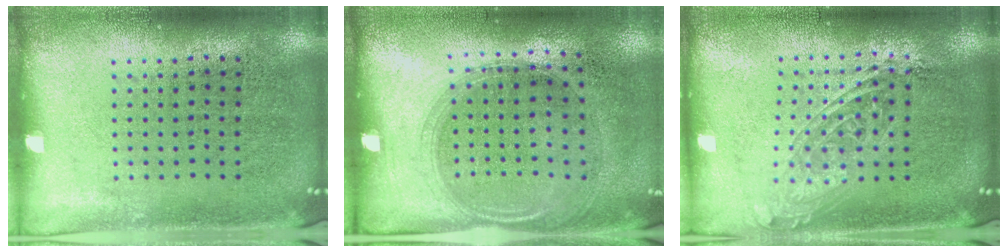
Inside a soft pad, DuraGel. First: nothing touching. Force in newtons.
{"total": 1.4, "press": 1.2, "slide": 0.6}
{"total": 1.7, "press": 1.4, "slide": 0.9}